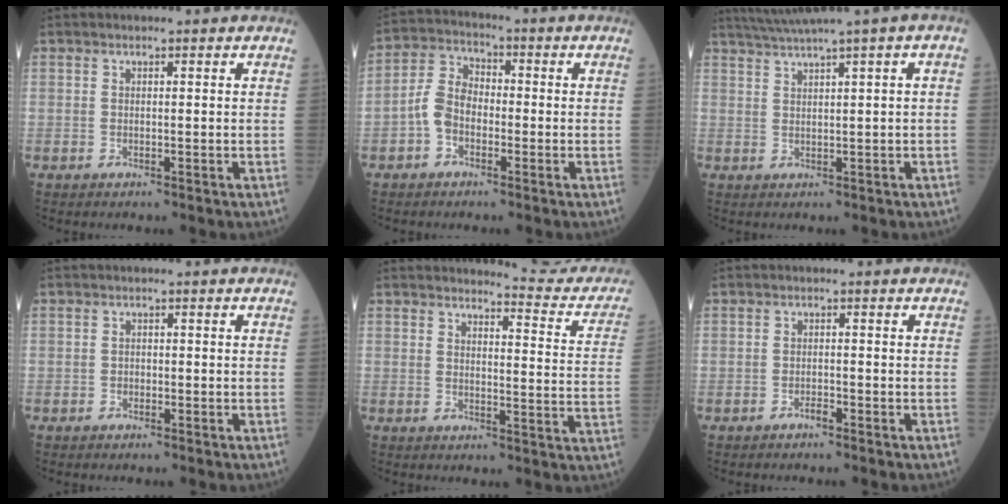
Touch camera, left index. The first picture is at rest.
{"total": 5.8, "force": [-1.9, 4.2, 3.6], "torque": [-0.086, 0.018, -0.044]}
{"total": 5.4, "force": [3.6, -1.4, 3.8], "torque": [-0.073, 0.016, 0.068]}
{"total": 0.7, "force": [-0.4, 0.5, 0.3], "torque": [-0.002, 0.001, -0.008]}
{"total": 10.6, "force": [10.5, -0.3, 1.2], "torque": [-0.008, -0.080, 0.105]}
{"total": 1.0, "force": [-0.8, 0.1, 0.5], "torque": [-0.009, 0.001, -0.013]}